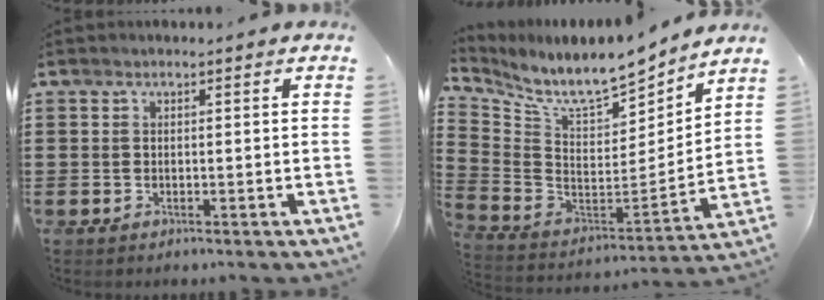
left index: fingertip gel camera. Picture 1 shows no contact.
{"total": 8.4, "force": [7.5, 1.4, 3.4], "torque": [-0.096, -0.069, 0.125]}